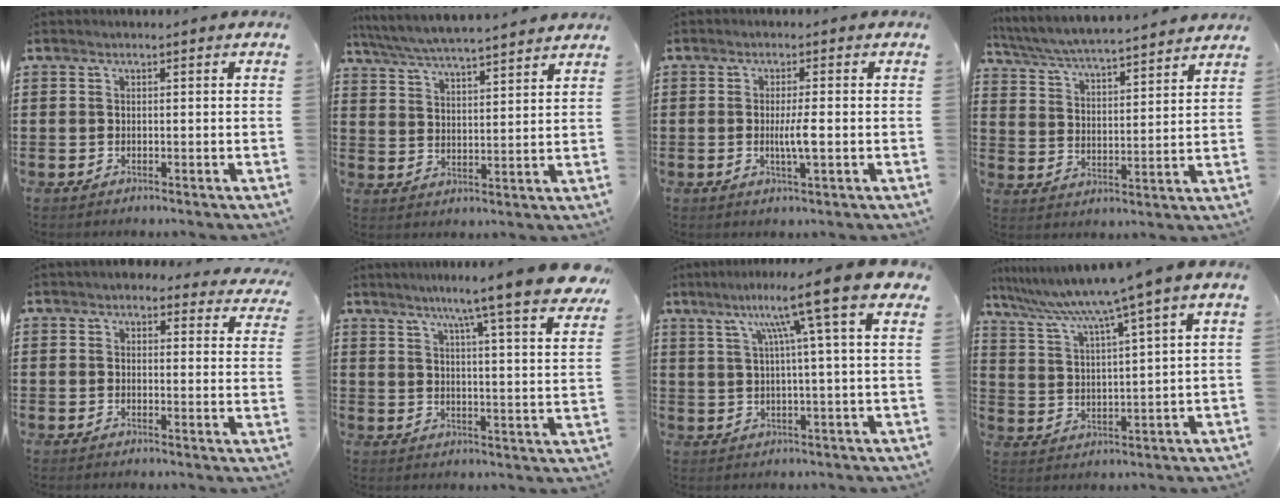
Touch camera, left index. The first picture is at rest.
{"total": 5.4, "force": [5.2, -0.2, 1.4], "torque": [-0.051, -0.031, 0.089]}
{"total": 3.6, "force": [-0.3, 0.3, 3.6], "torque": [-0.071, -0.007, -0.008]}
{"total": 5.0, "force": [4.8, -0.3, 1.3], "torque": [-0.047, -0.037, 0.078]}
{"total": 3.3, "force": [2.9, 1.2, 0.9], "torque": [-0.021, -0.007, 0.052]}
{"total": 8.9, "force": [7.1, -1.1, 5.1], "torque": [-0.109, -0.039, 0.113]}
{"total": 11.1, "force": [5.0, -0.7, 9.9], "torque": [-0.192, -0.007, 0.069]}
{"total": 7.1, "force": [5.4, -1.1, 4.5], "torque": [-0.108, -0.041, 0.084]}